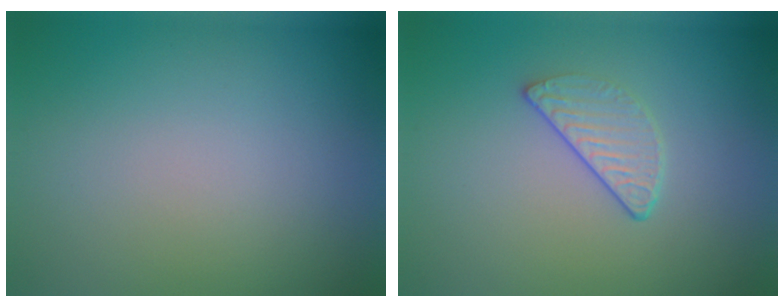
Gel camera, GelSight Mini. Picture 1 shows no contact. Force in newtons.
{"total": 2.2, "press": 1.5, "slide": 1.6}